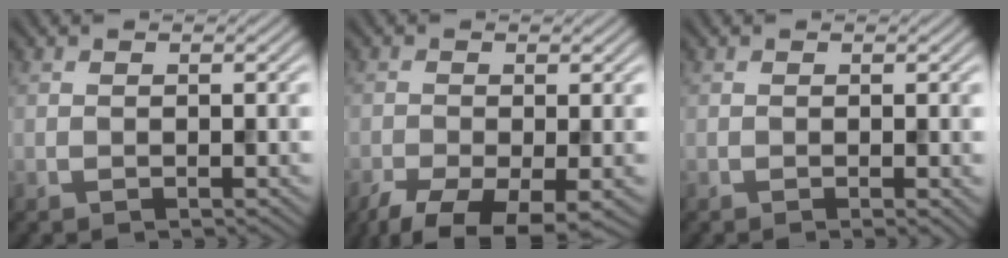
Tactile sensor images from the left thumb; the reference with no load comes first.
{"total": 7.5, "force": [-4.5, 2.8, 5.3], "torque": [-0.100, -0.024, -0.077]}
{"total": 0.7, "force": [-0.1, 0.1, 0.7], "torque": [-0.009, -0.005, -0.004]}